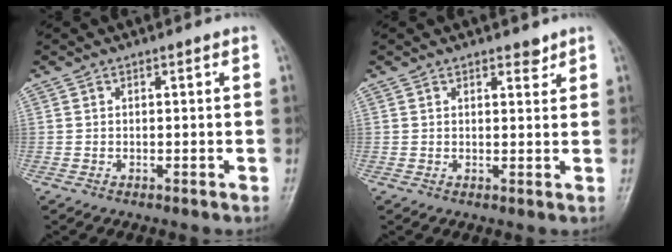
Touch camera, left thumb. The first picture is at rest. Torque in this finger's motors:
{"motor_torque": [0.06, 0.17, -0.36, -0.07, 0.06]}